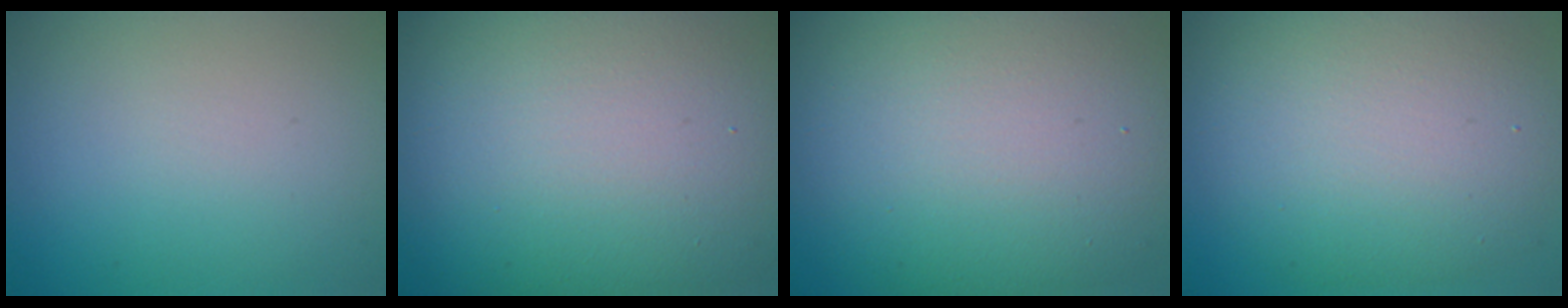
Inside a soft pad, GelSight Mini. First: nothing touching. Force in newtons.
{"total": 18.7, "press": 18.7, "slide": 0.8}
{"total": 14.9, "press": 14.9, "slide": 0.8}
{"total": 9.5, "press": 9.5, "slide": 0.1}